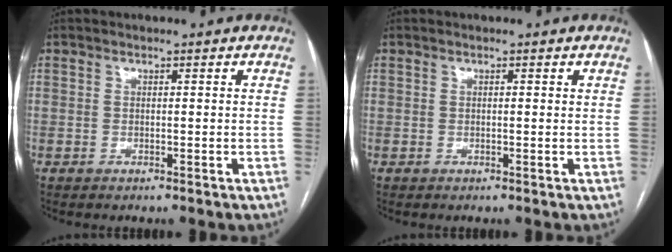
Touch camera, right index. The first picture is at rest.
{"total": 0.5, "force": [0.3, 0.1, 0.4], "torque": [-0.009, 0.000, 0.002]}